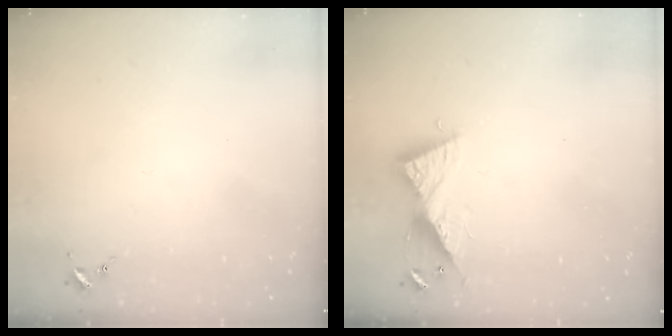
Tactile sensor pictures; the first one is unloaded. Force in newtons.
{"total": 9.0, "press": 9.0, "slide": 0.1}